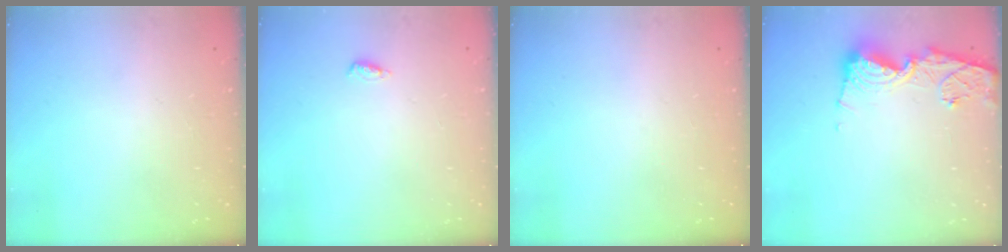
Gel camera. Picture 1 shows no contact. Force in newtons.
{"total": 4.4, "press": 4.1, "slide": 1.5}
{"total": 0.0}
{"total": 11.2, "press": 11.2, "slide": 1.3}